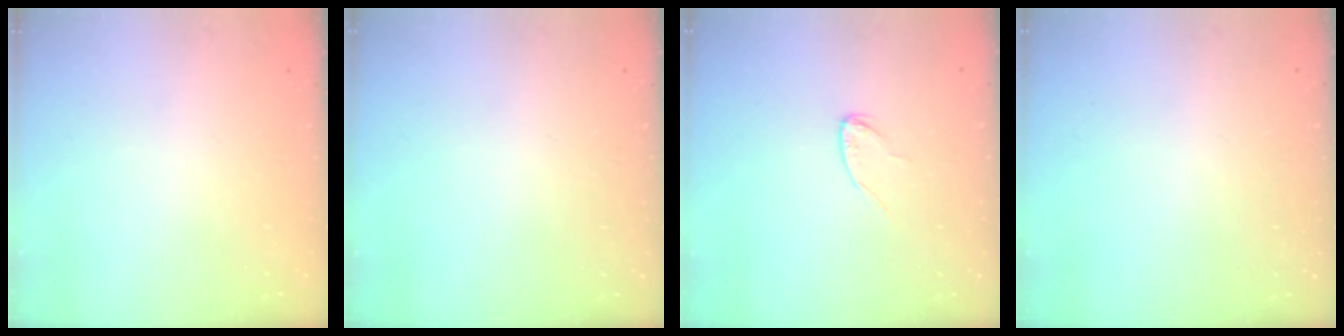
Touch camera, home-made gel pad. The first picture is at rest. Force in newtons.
{"total": 0.0}
{"total": 4.5, "press": 4.5, "slide": 0.5}
{"total": 0.0}